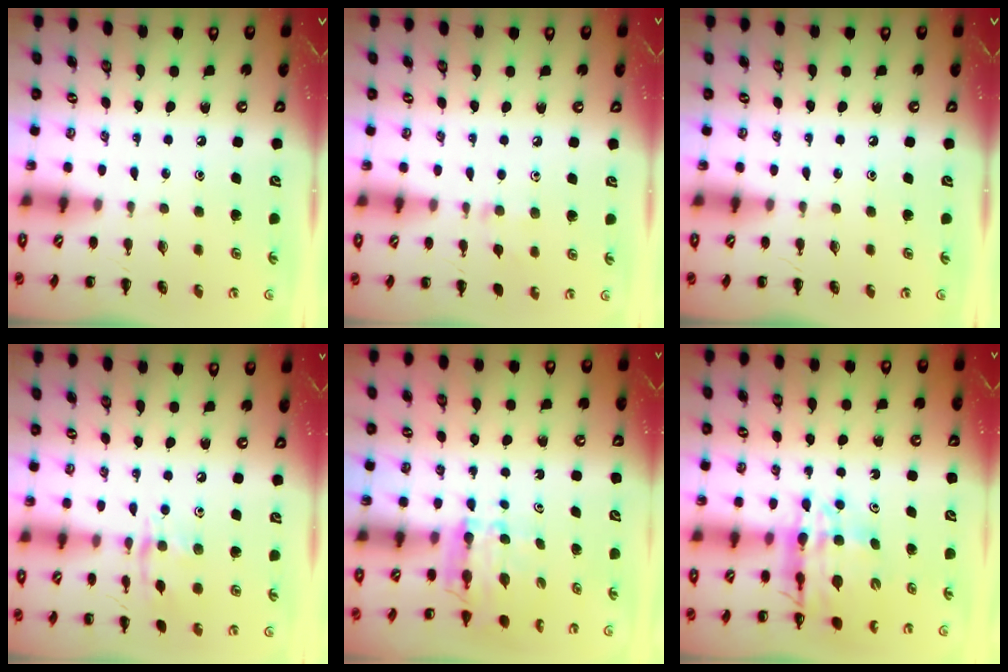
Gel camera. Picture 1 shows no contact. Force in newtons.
{"total": 6.7, "press": 6.4, "slide": 1.8}
{"total": 0.0}
{"total": 9.8, "press": 9.8, "slide": 0.7}
{"total": 5.9, "press": 5.9, "slide": 0.7}
{"total": 12.4, "press": 11.7, "slide": 3.9}